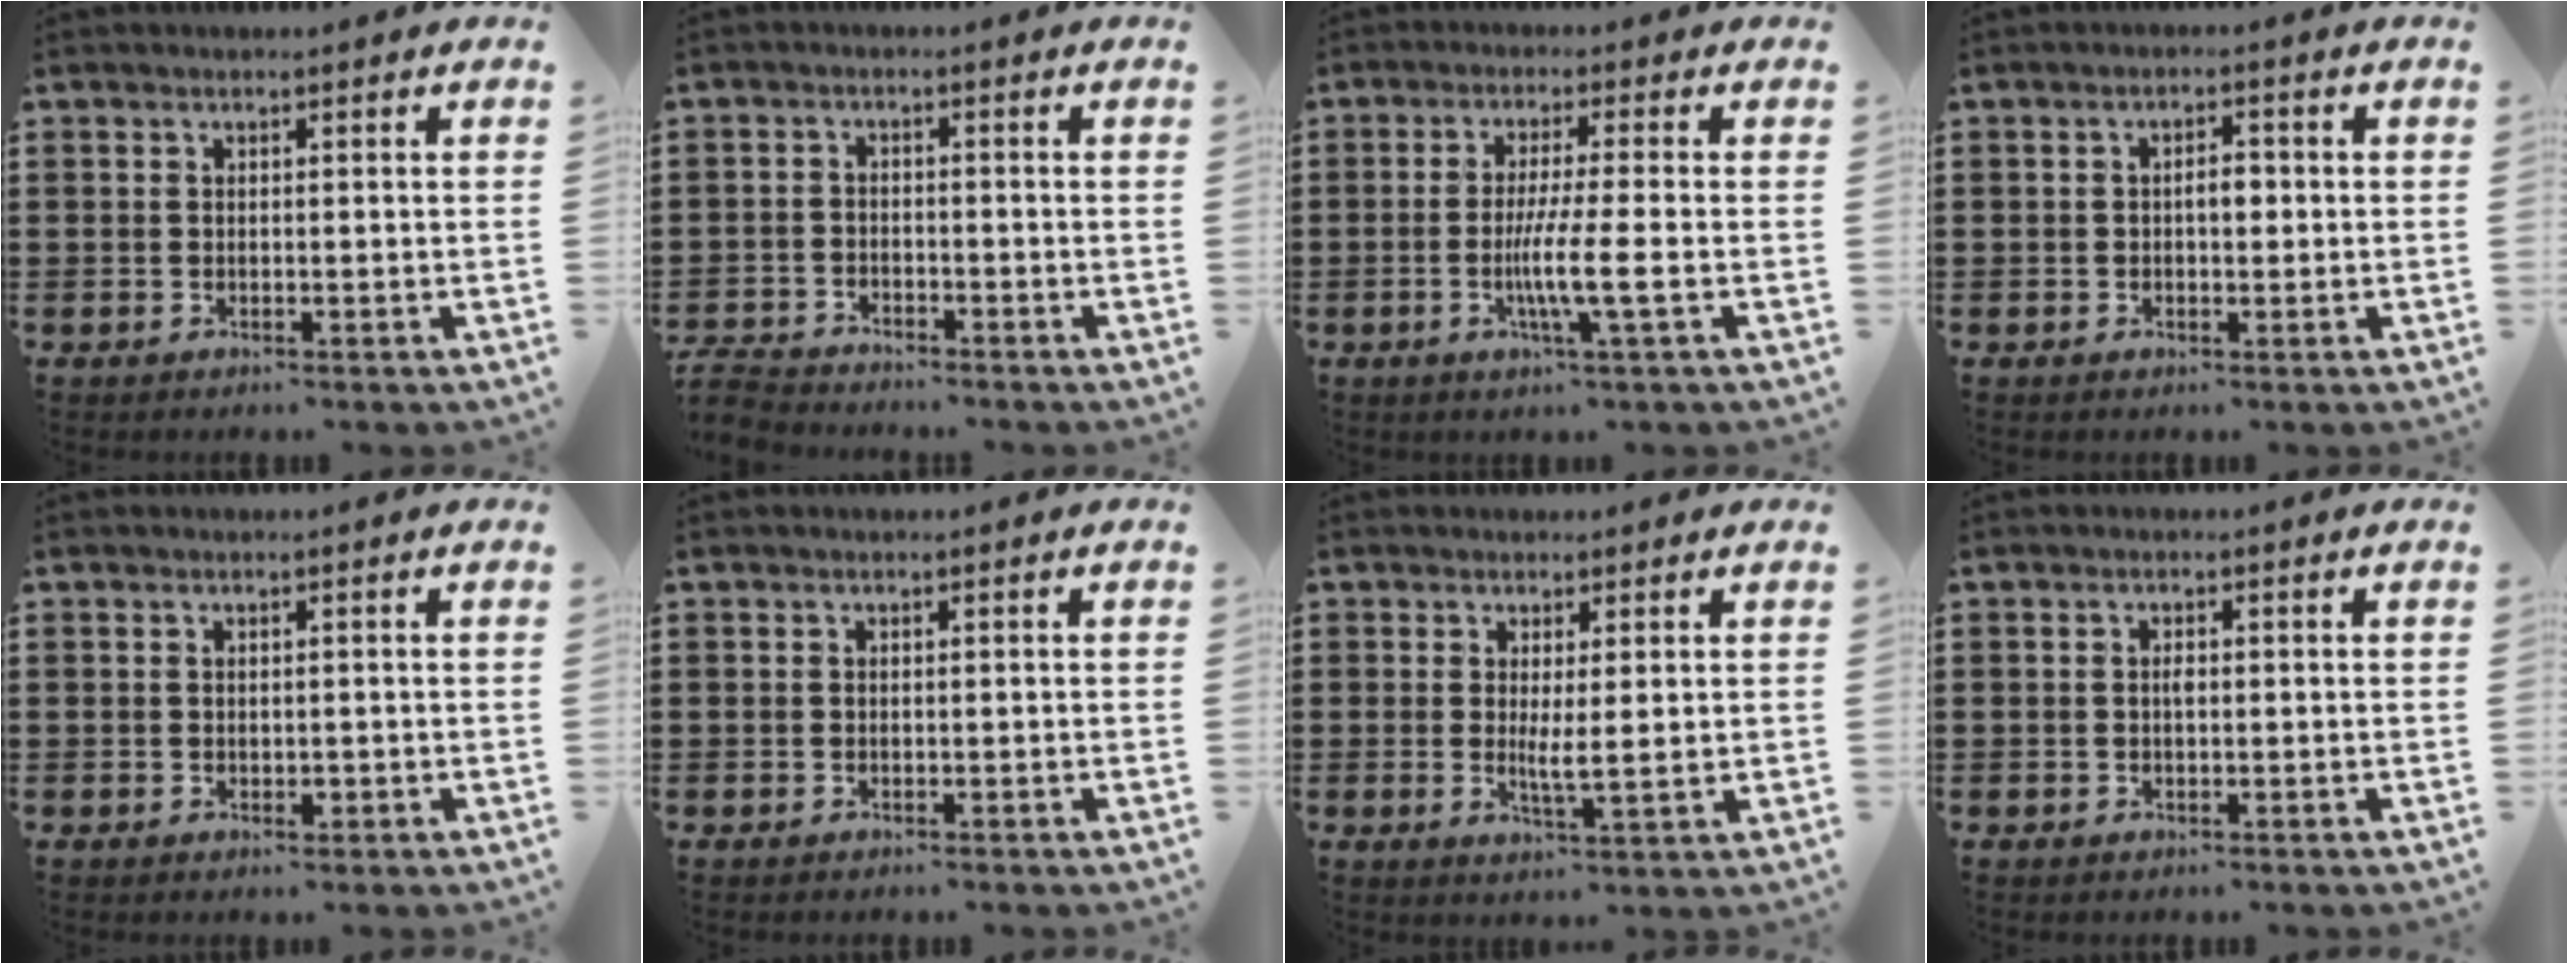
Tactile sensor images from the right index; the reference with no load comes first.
{"total": 3.1, "force": [-3.1, 0.4, 0.1], "torque": [-0.013, -0.001, -0.069]}
{"total": 7.0, "force": [-1.5, 0.0, 6.8], "torque": [-0.131, -0.017, -0.032]}
{"total": 2.7, "force": [-0.1, 1.2, 2.4], "torque": [-0.037, 0.003, -0.006]}
{"total": 0.9, "force": [-0.1, 0.6, 0.7], "torque": [-0.013, 0.000, -0.002]}
{"total": 0.0}
{"total": 3.1, "force": [0.5, 0.5, 3.0], "torque": [-0.052, -0.005, 0.007]}
{"total": 1.1, "force": [0.0, 0.4, 1.1], "torque": [-0.022, -0.001, -0.001]}